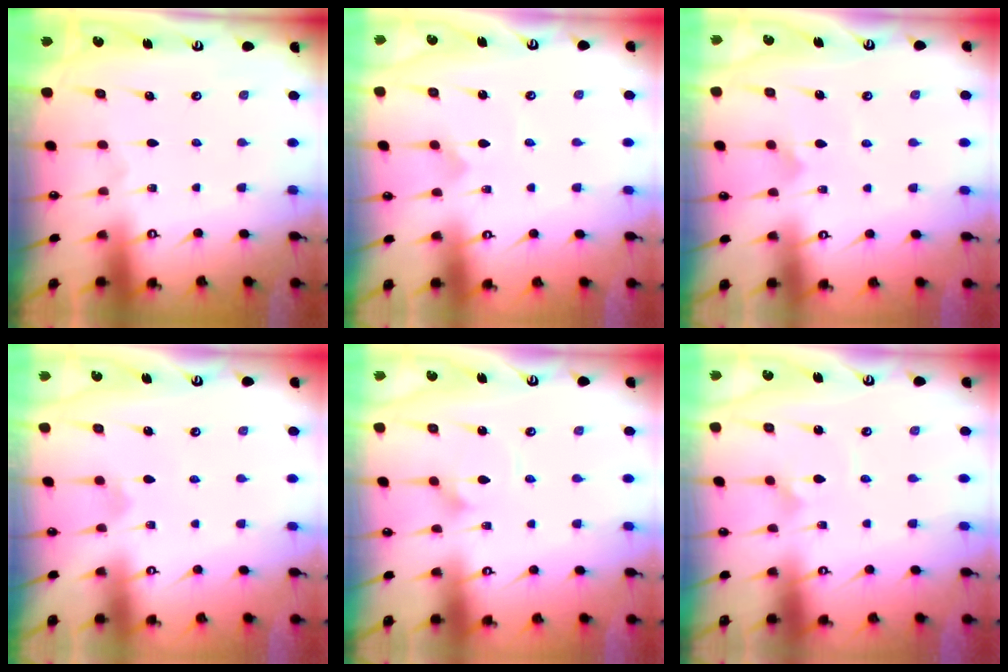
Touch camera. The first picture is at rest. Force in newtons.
{"total": 1.2, "press": 1.2, "slide": 0.1}
{"total": 5.0, "press": 5.0, "slide": 0.6}
{"total": 1.9, "press": 1.8, "slide": 0.6}
{"total": 1.7, "press": 1.7, "slide": 0.0}
{"total": 2.7, "press": 2.6, "slide": 0.3}